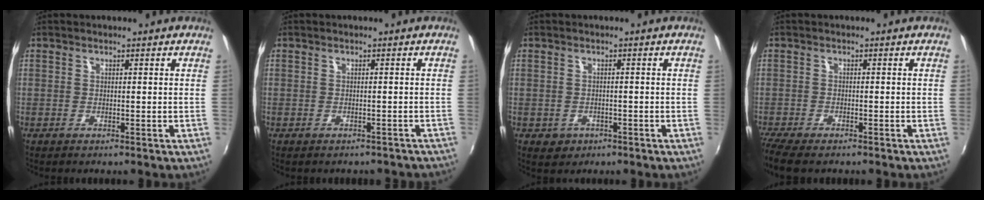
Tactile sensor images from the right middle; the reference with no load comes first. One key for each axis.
{"total": 5.2, "fx": -4.6, "fy": 1.9, "fz": 1.5, "tx": -0.025, "ty": -0.013, "tz": -0.047}
{"total": 3.0, "fx": -1.2, "fy": 2.6, "fz": 0.9, "tx": -0.025, "ty": -0.002, "tz": -0.011}
{"total": 6.7, "fx": -5.4, "fy": 1.6, "fz": 3.6, "tx": -0.094, "ty": -0.036, "tz": -0.101}